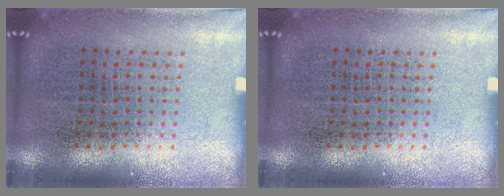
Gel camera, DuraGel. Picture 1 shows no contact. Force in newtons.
{"total": 0.0}